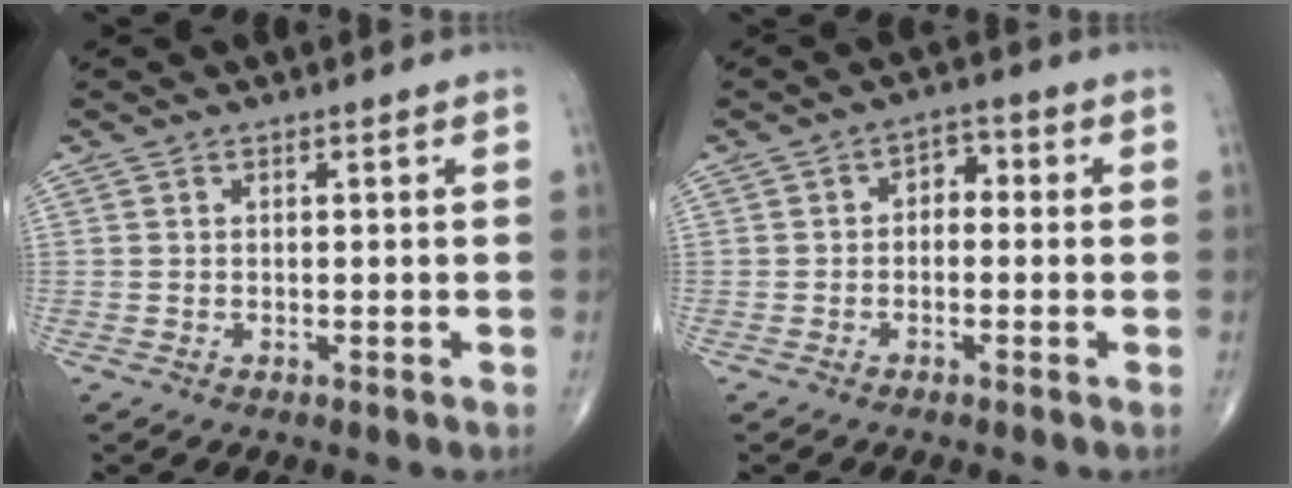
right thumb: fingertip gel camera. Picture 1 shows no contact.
{"total": 3.6, "force": [-0.1, 2.5, 2.6], "torque": [-0.018, 0.017, -0.015]}